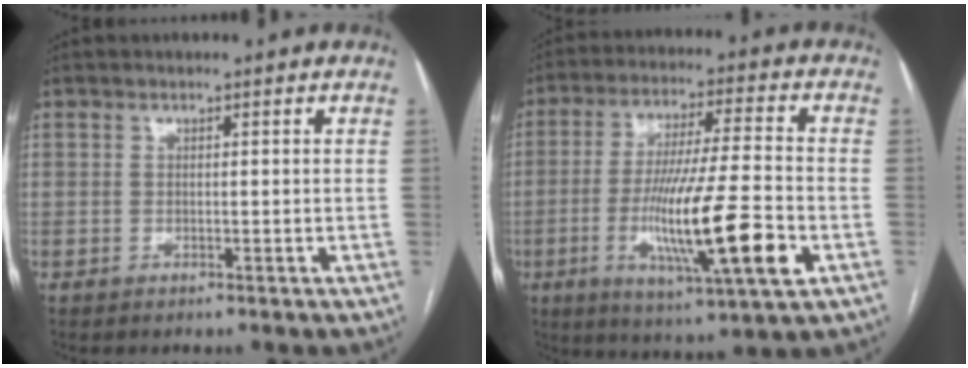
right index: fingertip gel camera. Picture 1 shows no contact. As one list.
[{"total": 17.8, "force": [-5.1, 1.0, 17.1], "torque": [-0.312, -0.023, -0.084]}]